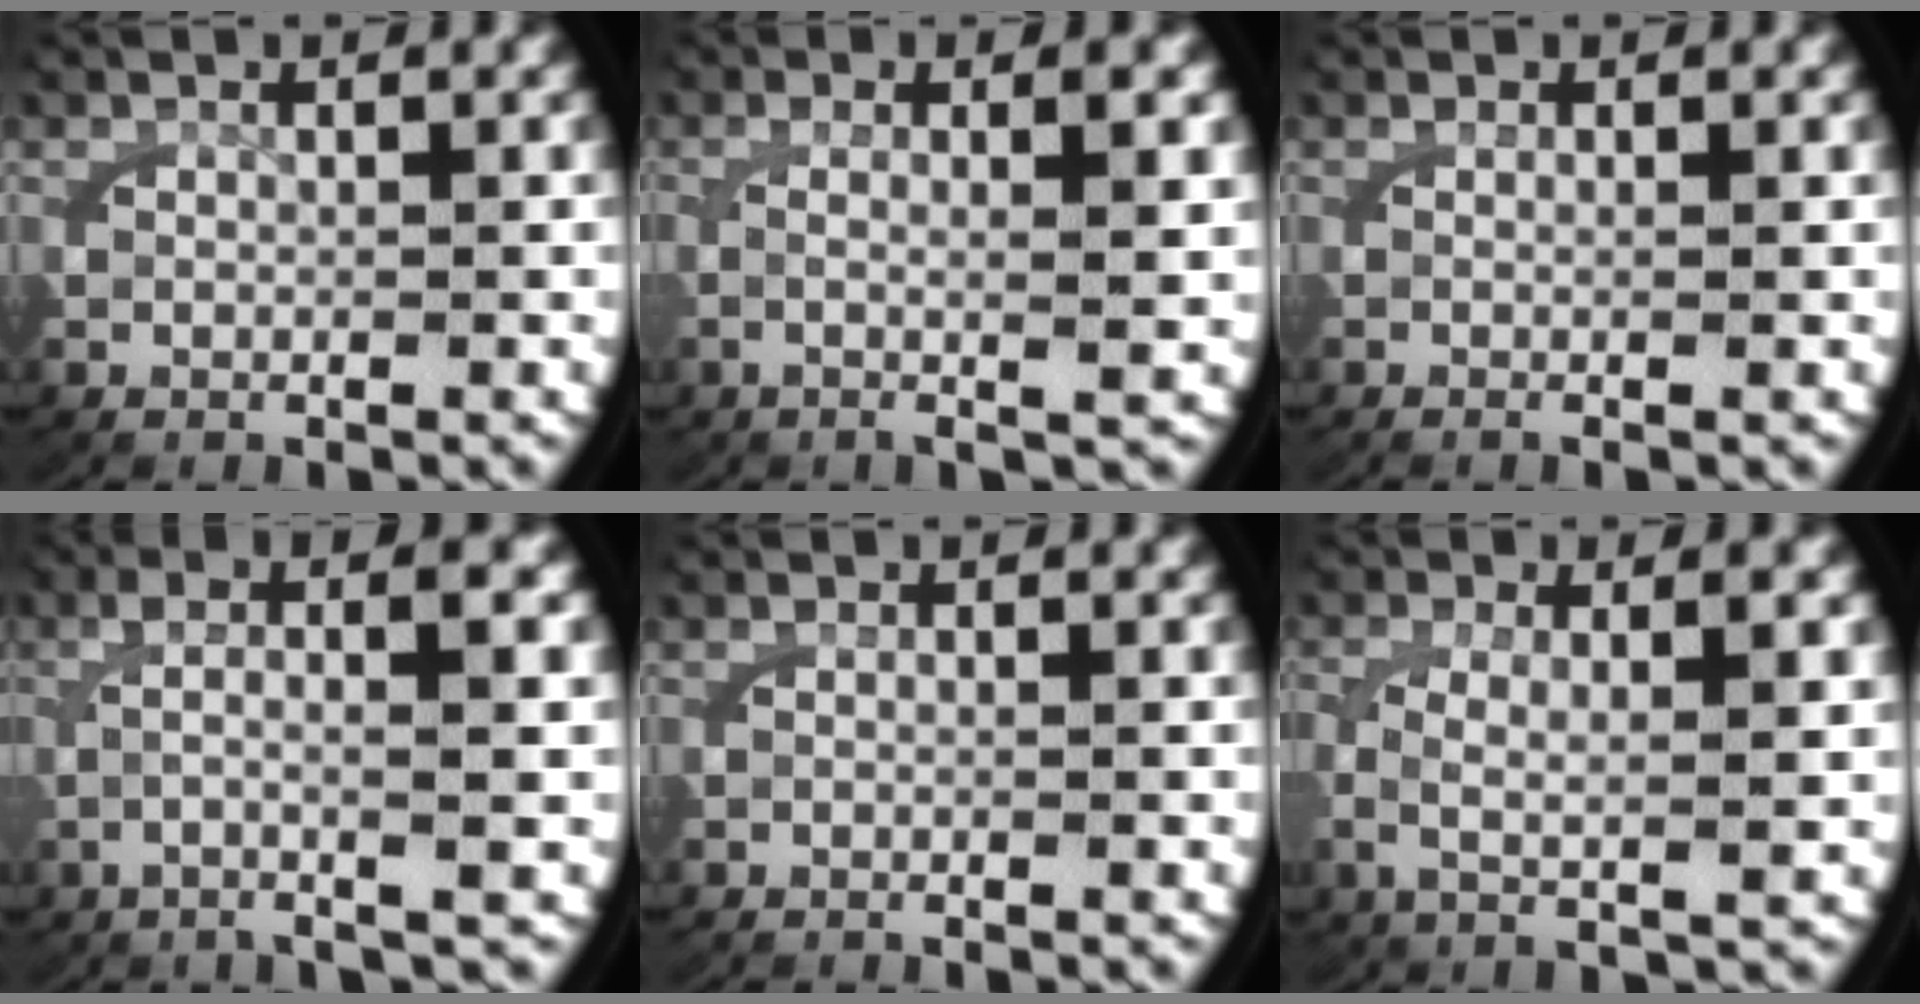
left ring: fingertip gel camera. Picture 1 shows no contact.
{"total": 4.5, "force": [-0.1, 0.7, 4.5], "torque": [-0.081, 0.002, -0.002]}
{"total": 0.9, "force": [-0.1, -0.1, 0.9], "torque": [-0.021, 0.001, -0.006]}
{"total": 5.1, "force": [-0.1, 0.8, 5.0], "torque": [-0.094, 0.010, -0.007]}
{"total": 1.2, "force": [-1.2, 0.2, 0.4], "torque": [-0.004, 0.004, -0.023]}
{"total": 4.4, "force": [0.4, 1.3, 4.2], "torque": [-0.088, -0.003, 0.010]}